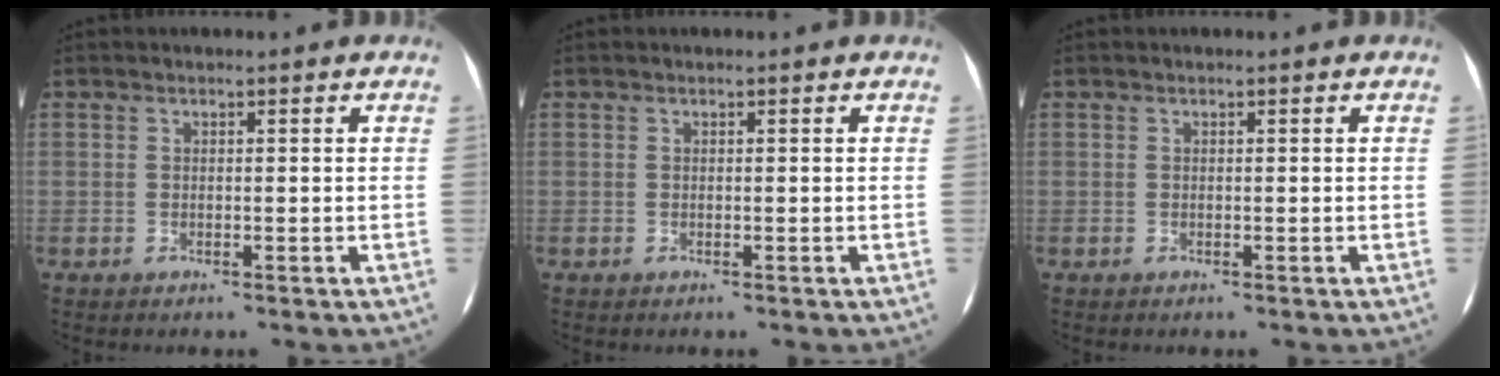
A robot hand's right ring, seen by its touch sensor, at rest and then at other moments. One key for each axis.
{"total": 0.0}
{"total": 0.0}